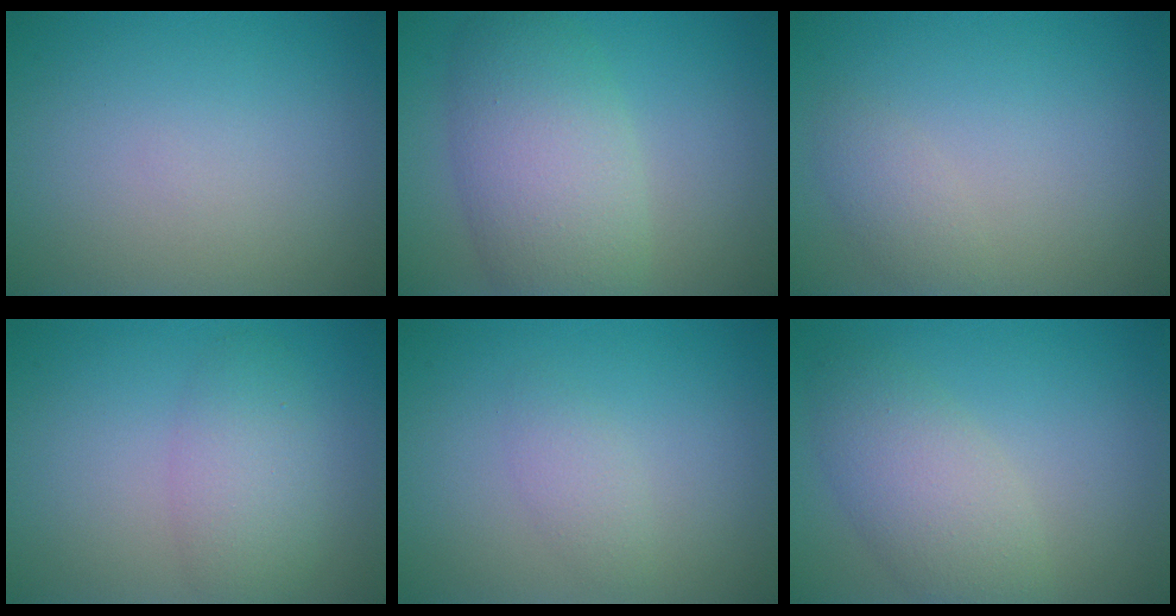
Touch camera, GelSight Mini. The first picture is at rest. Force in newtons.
{"total": 7.1, "press": 7.1, "slide": 0.4}
{"total": 1.5, "press": 1.5, "slide": 0.1}
{"total": 3.4, "press": 3.4, "slide": 0.1}
{"total": 1.4, "press": 1.4, "slide": 0.0}
{"total": 4.5, "press": 4.5, "slide": 0.2}